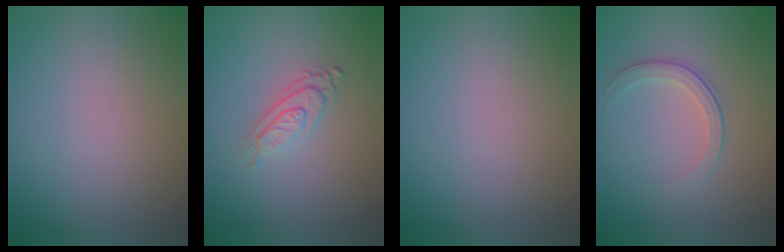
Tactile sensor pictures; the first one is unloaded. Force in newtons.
{"total": 2.8, "press": 2.0, "slide": 1.9}
{"total": 0.0}
{"total": 2.1, "press": 1.5, "slide": 1.5}